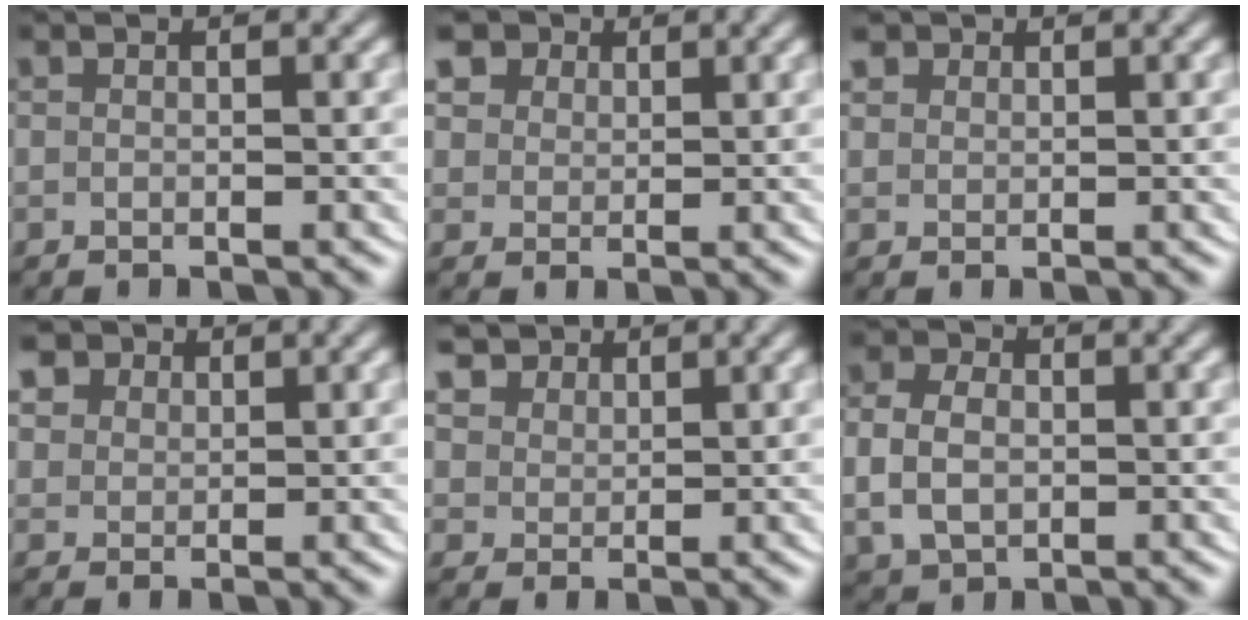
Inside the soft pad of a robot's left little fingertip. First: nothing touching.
{"total": 6.9, "force": [3.7, 5.0, 2.9], "torque": [-0.064, -0.001, 0.061]}
{"total": 1.6, "force": [1.2, 1.0, 0.4], "torque": [-0.017, -0.005, 0.029]}
{"total": 5.2, "force": [2.8, 3.8, 2.2], "torque": [-0.052, -0.004, 0.049]}
{"total": 6.6, "force": [4.2, 4.5, 2.6], "torque": [-0.062, -0.007, 0.075]}
{"total": 3.9, "force": [-0.1, 3.1, 2.4], "torque": [-0.055, -0.005, 0.004]}